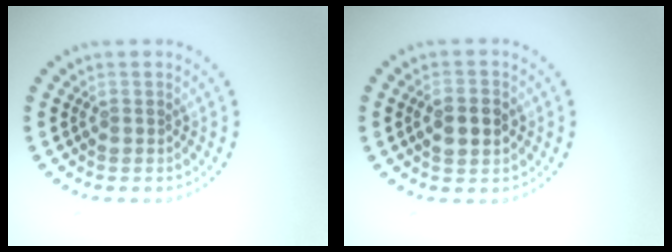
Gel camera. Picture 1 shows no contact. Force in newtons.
{"total": 3.5, "press": 3.5, "slide": 0.2}